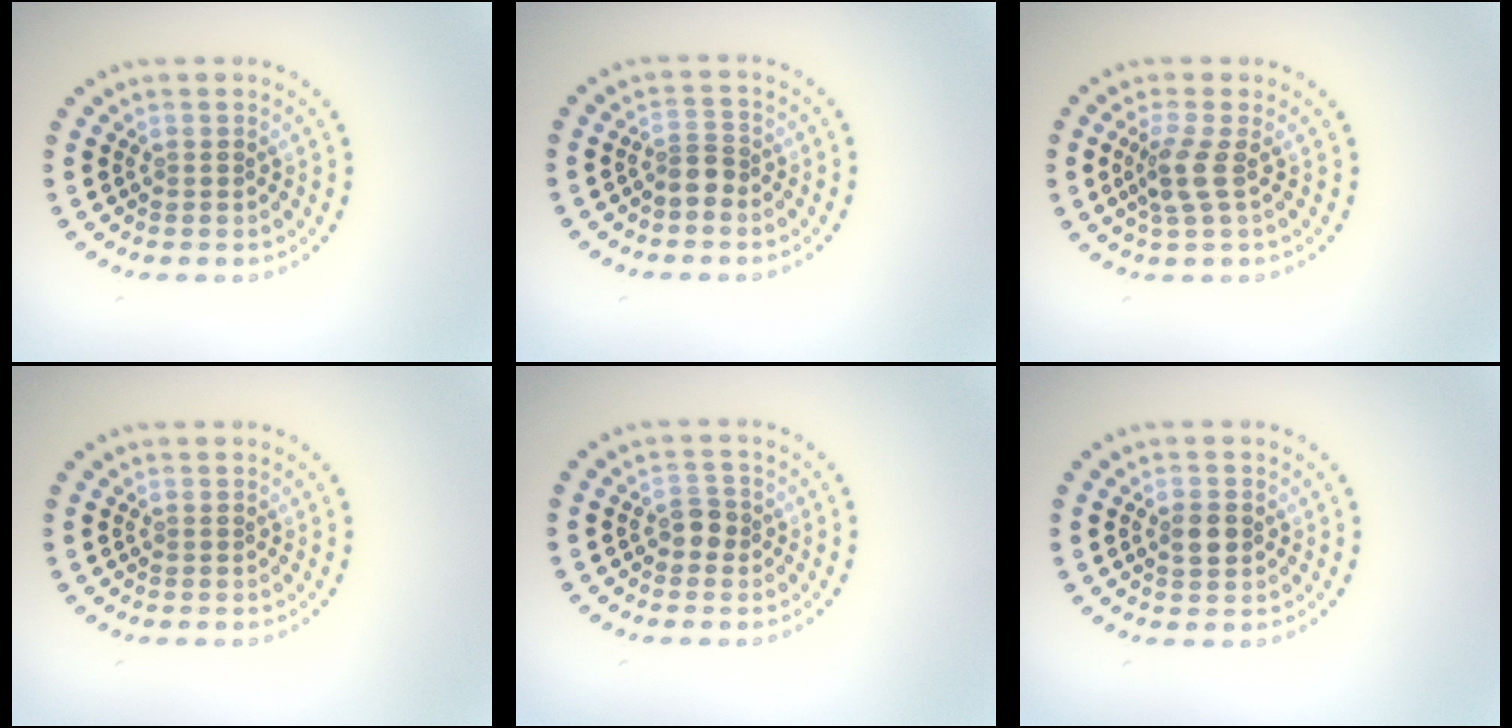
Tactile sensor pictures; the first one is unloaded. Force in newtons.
{"total": 1.5, "press": 1.2, "slide": 0.9}
{"total": 2.4, "press": 1.8, "slide": 1.5}
{"total": 0.0}
{"total": 1.5, "press": 1.4, "slide": 0.5}
{"total": 2.4, "press": 2.4, "slide": 0.0}